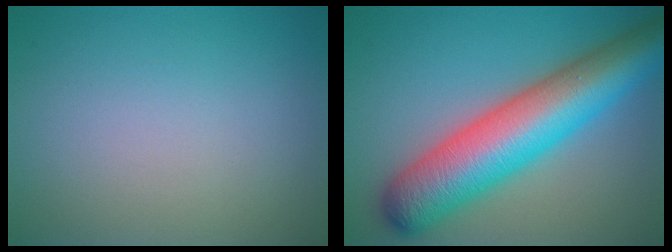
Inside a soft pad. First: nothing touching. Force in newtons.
{"total": 11.2, "press": 11.2, "slide": 0.4}